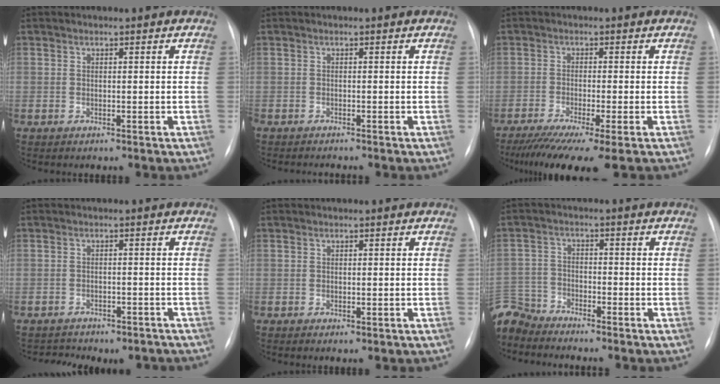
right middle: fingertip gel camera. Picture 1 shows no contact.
{"total": 1.6, "force": [-1.5, -0.1, 0.4], "torque": [-0.007, -0.004, -0.023]}
{"total": 10.1, "force": [-7.2, 0.1, 7.0], "torque": [-0.112, -0.028, -0.115]}
{"total": 7.1, "force": [-6.2, 3.3, 1.2], "torque": [-0.016, 0.016, -0.065]}
{"total": 0.7, "force": [-0.2, 0.2, 0.7], "torque": [-0.012, -0.003, 0.001]}
{"total": 7.0, "force": [-6.9, 1.4, -0.1], "torque": [-0.005, 0.000, -0.143]}